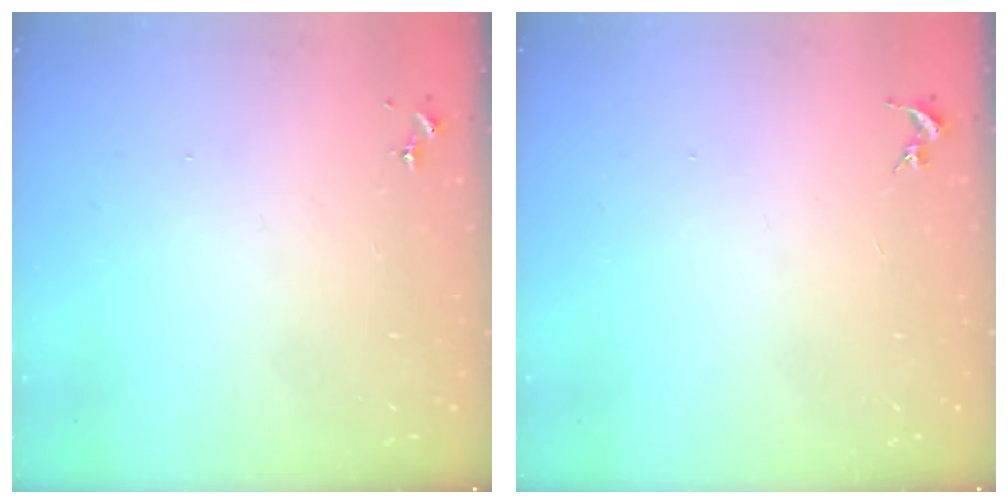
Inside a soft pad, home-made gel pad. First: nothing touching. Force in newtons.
{"total": 0.0}